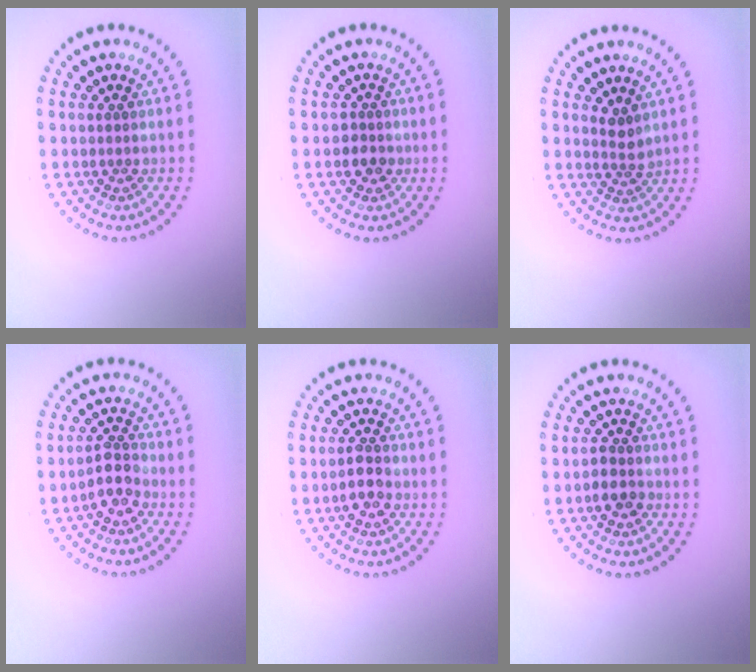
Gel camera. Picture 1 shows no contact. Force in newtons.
{"total": 1.8, "press": 1.6, "slide": 0.7}
{"total": 1.5, "press": 1.1, "slide": 1.0}
{"total": 2.4, "press": 2.1, "slide": 1.0}
{"total": 2.1, "press": 2.1, "slide": 0.4}
{"total": 1.7, "press": 1.6, "slide": 0.6}